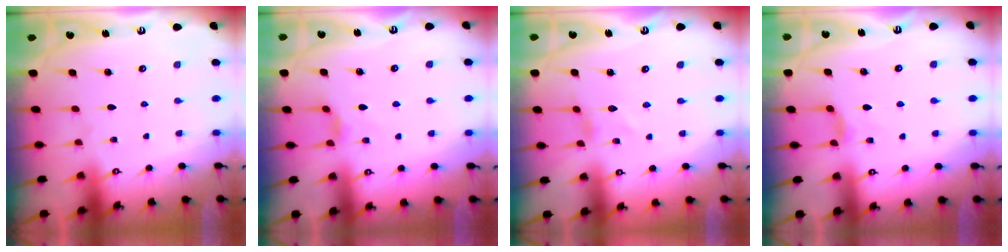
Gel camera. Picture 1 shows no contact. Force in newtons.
{"total": 2.4, "press": 2.3, "slide": 0.3}
{"total": 0.0}
{"total": 3.6, "press": 3.6, "slide": 0.4}